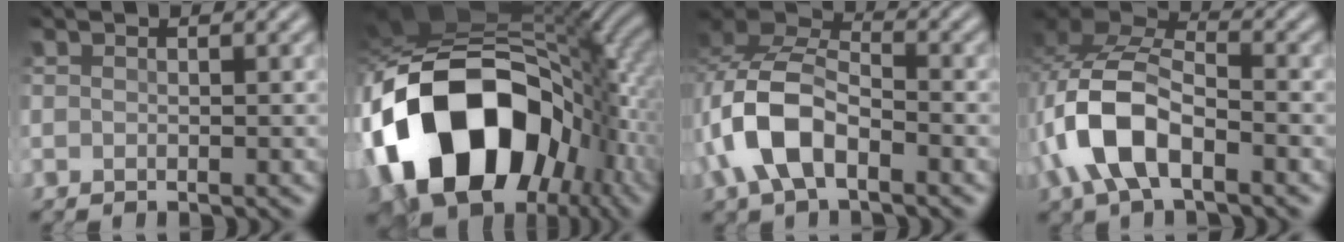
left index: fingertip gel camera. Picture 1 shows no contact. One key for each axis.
{"total": 18.8, "fx": -4.5, "fy": 12.9, "fz": 12.9, "tx": -0.254, "ty": -0.013, "tz": -0.067}
{"total": 7.0, "fx": -2.7, "fy": 3.8, "fz": 5.2, "tx": -0.115, "ty": 0.009, "tz": -0.058}
{"total": 8.0, "fx": -3.0, "fy": 3.9, "fz": 6.3, "tx": -0.139, "ty": 0.010, "tz": -0.064}